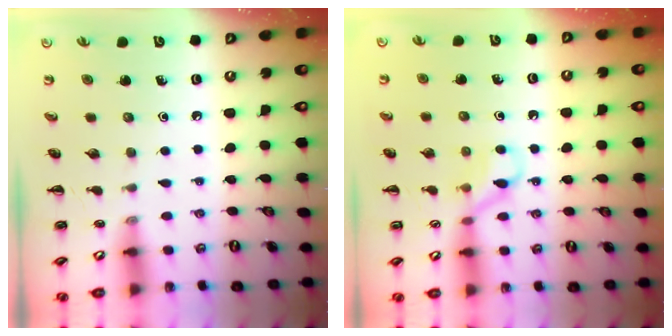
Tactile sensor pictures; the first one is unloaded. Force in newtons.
{"total": 6.0, "press": 5.7, "slide": 1.8}